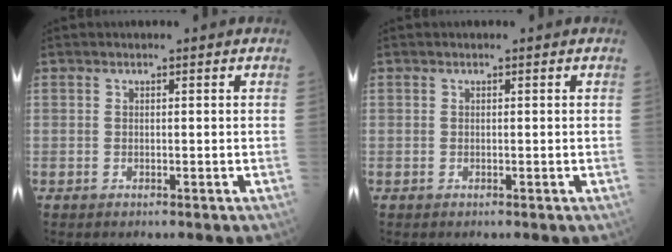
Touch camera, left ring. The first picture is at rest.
{"total": 0.0}